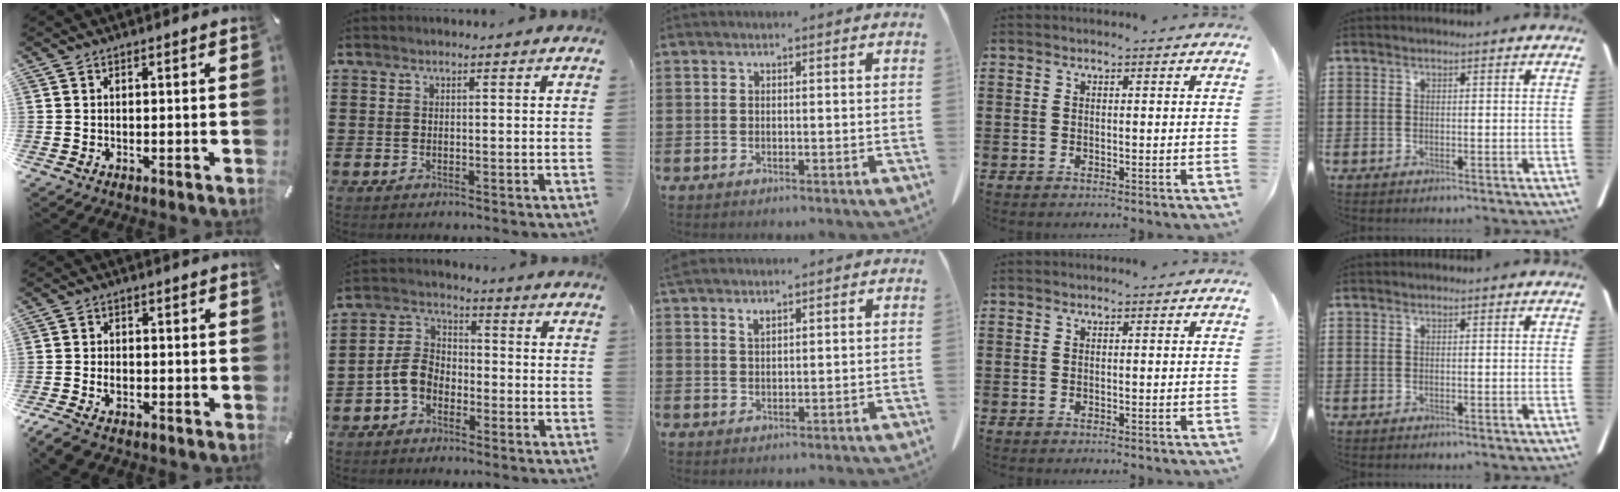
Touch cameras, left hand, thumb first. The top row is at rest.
{"thumb": {"total": 3.6, "force": [-1.7, 2.5, 2.1], "torque": [-0.050, 0.004, -0.035]}, "index": {"total": 5.3, "force": [-3.1, 3.4, 2.7], "torque": [-0.080, 0.005, -0.070]}, "middle": {"total": 1.7, "force": [1.5, 0.4, 0.8], "torque": [-0.019, 0.000, 0.028]}}